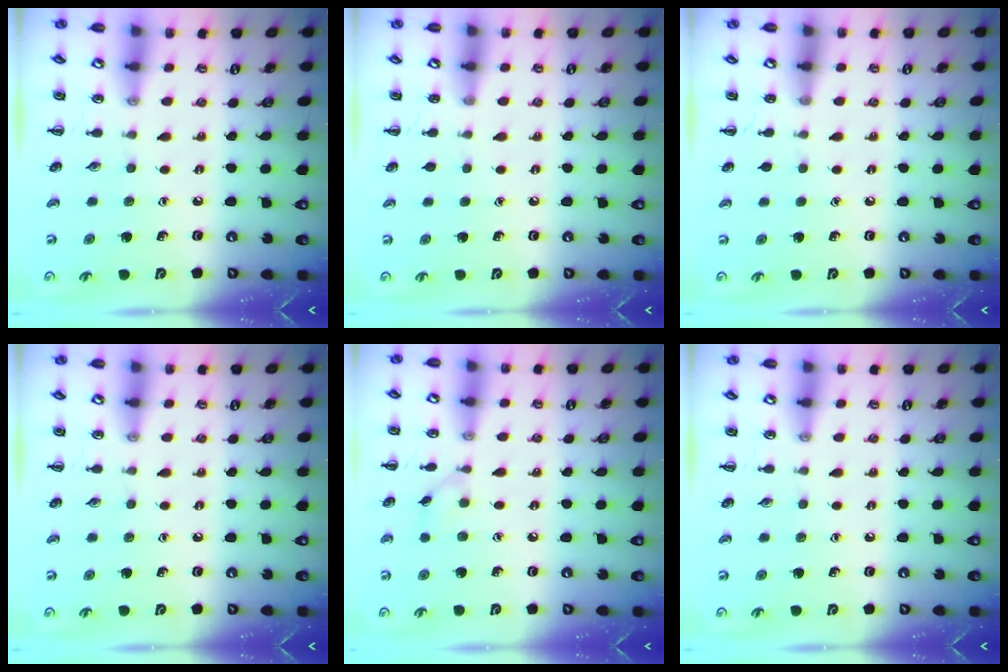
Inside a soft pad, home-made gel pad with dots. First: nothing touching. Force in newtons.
{"total": 0.0}
{"total": 0.0}
{"total": 0.0}
{"total": 3.2, "press": 2.9, "slide": 1.4}
{"total": 0.0}